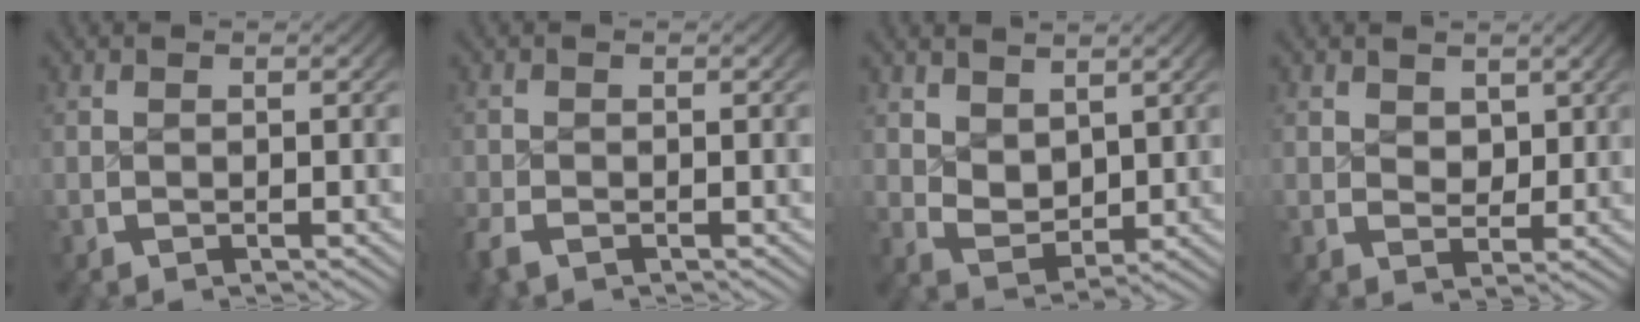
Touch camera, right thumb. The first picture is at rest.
{"total": 1.6, "force": [-1.2, 0.8, 0.5], "torque": [-0.014, -0.006, -0.025]}
{"total": 3.5, "force": [1.2, 2.4, 2.3], "torque": [-0.044, -0.015, 0.032]}
{"total": 2.1, "force": [1.4, 1.3, 0.9], "torque": [-0.009, -0.020, 0.034]}